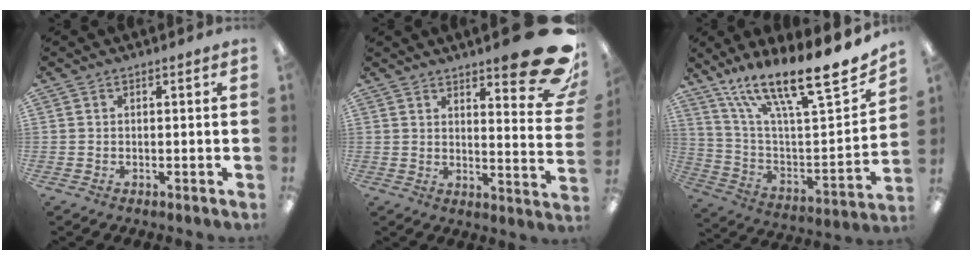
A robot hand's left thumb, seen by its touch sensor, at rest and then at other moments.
{"total": 15.8, "force": [10.6, 4.2, 10.9], "torque": [-0.134, -0.080, 0.173]}
{"total": 21.8, "force": [16.9, 4.3, 13.1], "torque": [-0.209, -0.128, 0.278]}